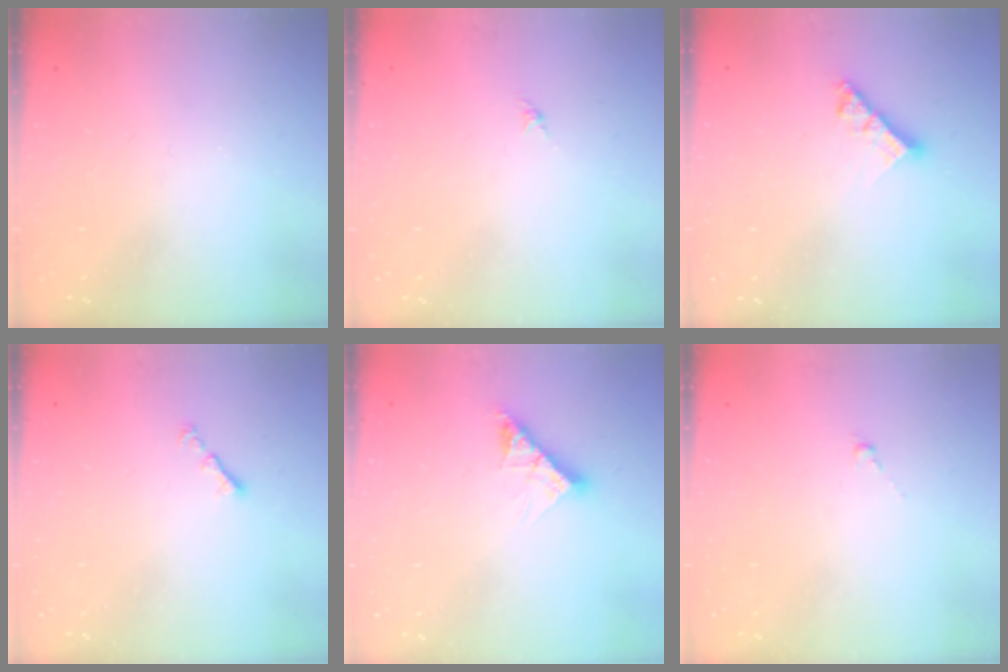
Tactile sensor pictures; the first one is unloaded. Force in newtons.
{"total": 0.0}
{"total": 7.4, "press": 7.4, "slide": 0.8}
{"total": 1.3, "press": 1.2, "slide": 0.5}
{"total": 9.6, "press": 9.5, "slide": 0.9}
{"total": 0.5, "press": 0.3, "slide": 0.4}